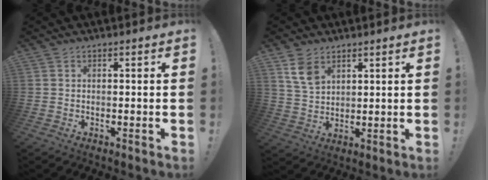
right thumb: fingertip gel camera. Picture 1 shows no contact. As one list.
[{"total": 7.4, "force": [4.4, 4.5, 3.8], "torque": [-0.061, -0.015, 0.085]}]